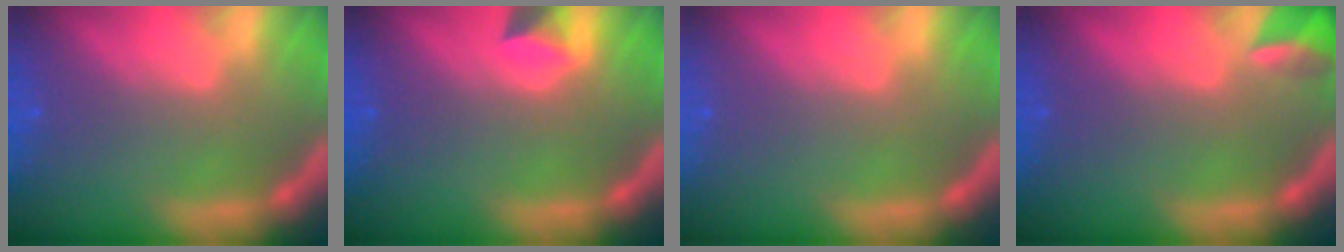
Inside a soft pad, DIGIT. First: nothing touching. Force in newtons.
{"total": 1.9}
{"total": 0.0}
{"total": 2.9}